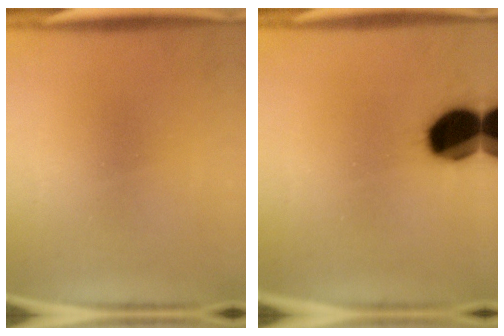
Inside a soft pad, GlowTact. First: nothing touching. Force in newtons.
{"total": 17.6}